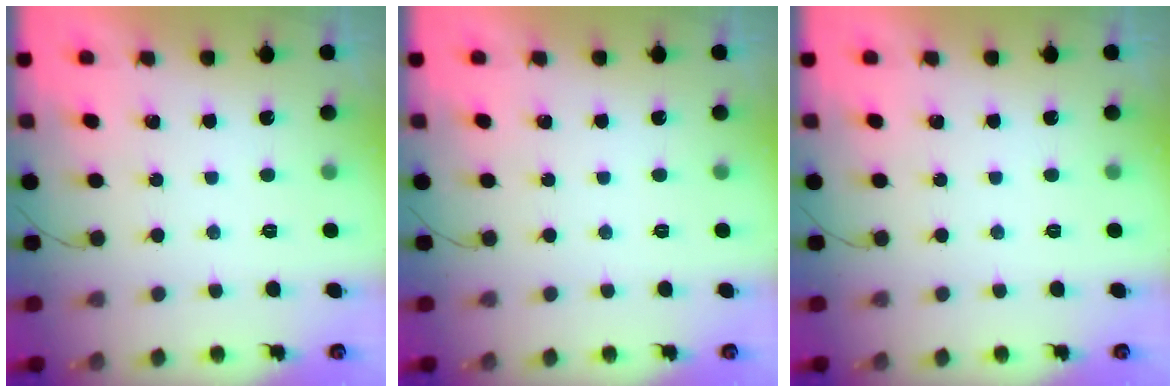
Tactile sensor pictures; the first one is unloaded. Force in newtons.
{"total": 0.0}
{"total": 0.0}